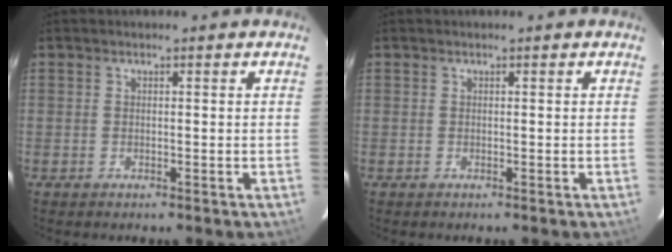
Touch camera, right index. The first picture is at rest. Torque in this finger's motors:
{"motor_torque": [0.00, 0.00, 0.00, 0.00]}